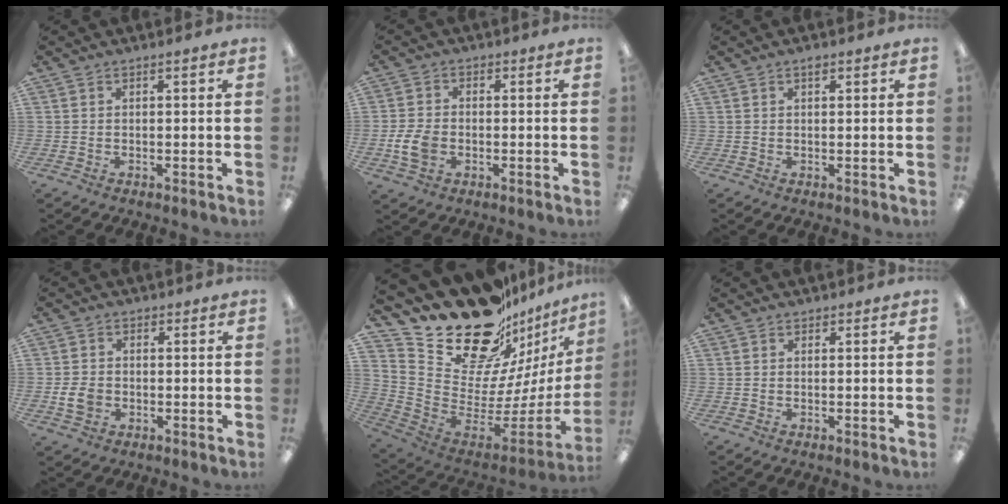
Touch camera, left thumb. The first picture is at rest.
{"total": 7.0, "force": [-1.7, 5.1, 4.5], "torque": [-0.090, 0.006, -0.030]}
{"total": 1.2, "force": [0.8, 0.5, 0.7], "torque": [-0.007, 0.000, 0.012]}
{"total": 5.2, "force": [-1.0, 4.3, 2.7], "torque": [-0.052, 0.003, -0.019]}
{"total": 26.2, "force": [19.9, 13.0, 11.0], "torque": [-0.170, -0.158, 0.383]}
{"total": 0.0}